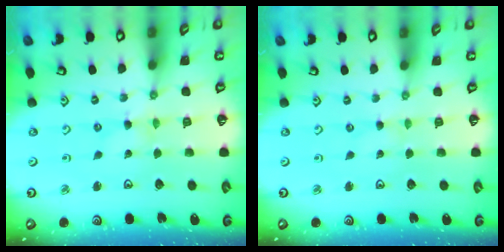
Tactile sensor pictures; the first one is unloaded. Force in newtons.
{"total": 0.0}